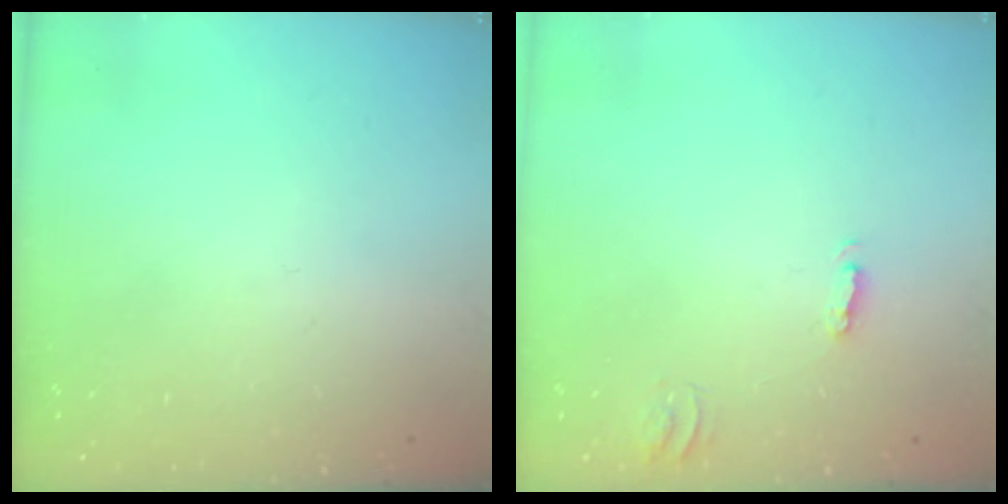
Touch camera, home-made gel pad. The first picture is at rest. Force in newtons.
{"total": 2.5, "press": 2.5, "slide": 0.2}